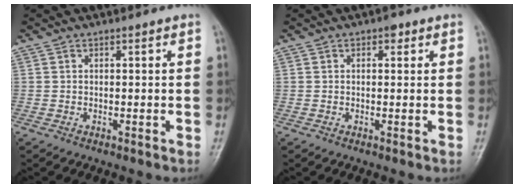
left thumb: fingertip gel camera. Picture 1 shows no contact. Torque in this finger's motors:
{"motor_torque": [0.72, 0.28, 0.10, -0.20, 0.01]}